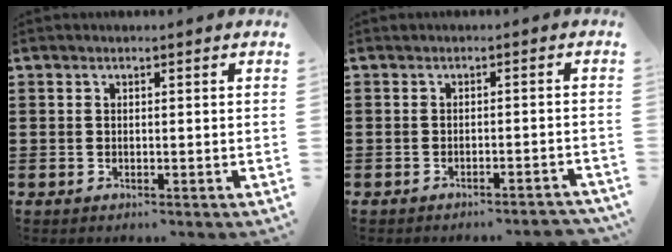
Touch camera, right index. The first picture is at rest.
{"total": 1.6, "force": [-1.5, -0.1, 0.5], "torque": [-0.012, 0.002, -0.030]}